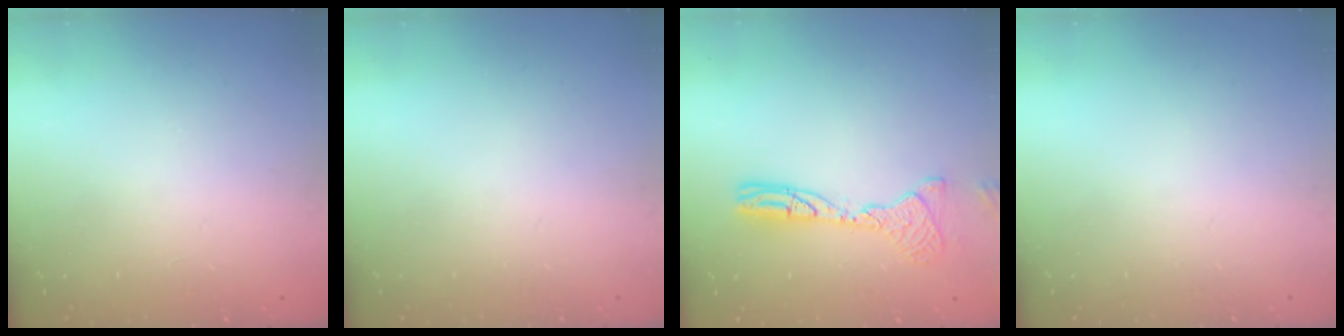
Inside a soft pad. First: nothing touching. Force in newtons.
{"total": 0.0}
{"total": 11.9, "press": 11.6, "slide": 2.5}
{"total": 0.0}